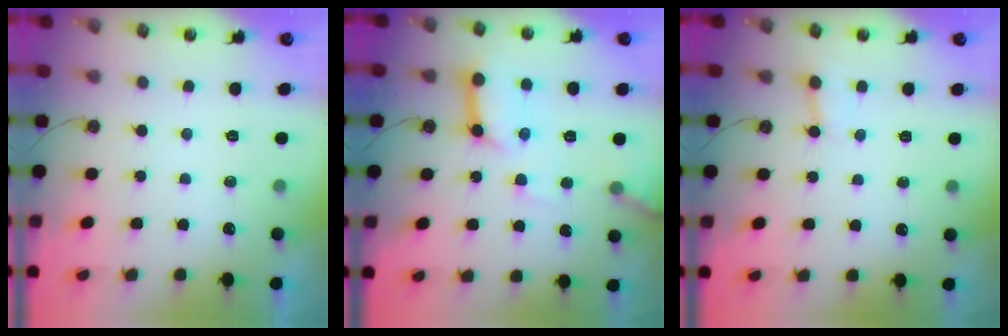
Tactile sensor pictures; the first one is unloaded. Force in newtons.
{"total": 12.1, "press": 12.1, "slide": 0.9}
{"total": 1.7, "press": 1.7, "slide": 0.0}